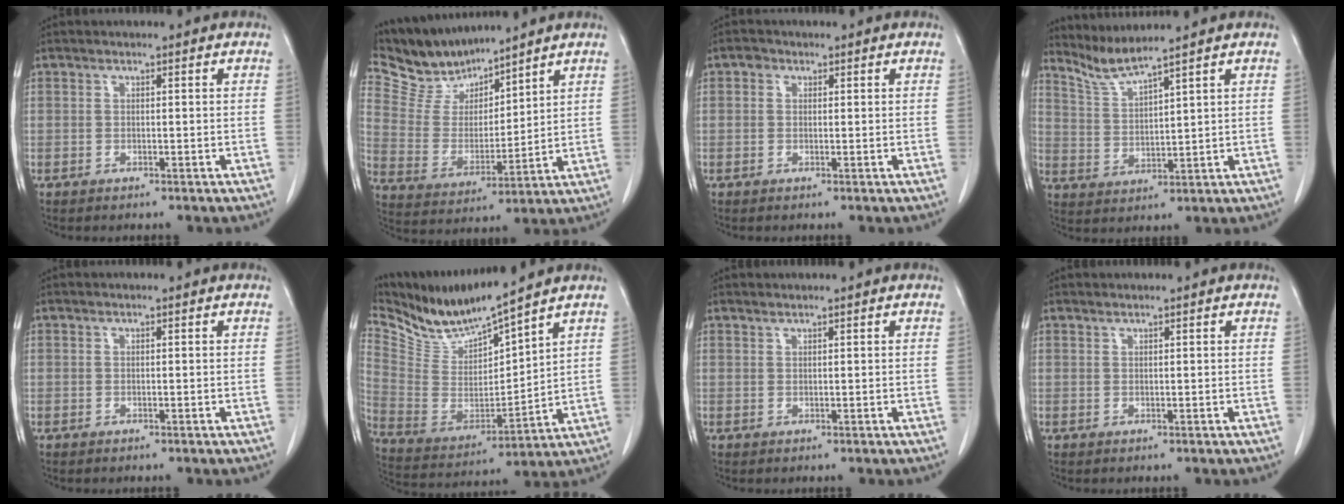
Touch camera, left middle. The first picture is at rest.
{"total": 10.3, "force": [9.9, 1.9, 2.0], "torque": [-0.057, 0.005, 0.209]}
{"total": 1.2, "force": [0.5, 1.1, 0.4], "torque": [-0.004, 0.005, 0.004]}
{"total": 5.0, "force": [4.6, -1.6, 0.9], "torque": [-0.033, -0.014, 0.102]}
{"total": 0.0}
{"total": 11.3, "force": [10.6, 0.1, 4.0], "torque": [-0.097, -0.018, 0.219]}
{"total": 0.6, "force": [0.6, -0.1, 0.0], "torque": [-0.005, -0.002, 0.014]}
{"total": 0.5, "force": [0.5, -0.1, 0.0], "torque": [-0.005, -0.001, 0.011]}